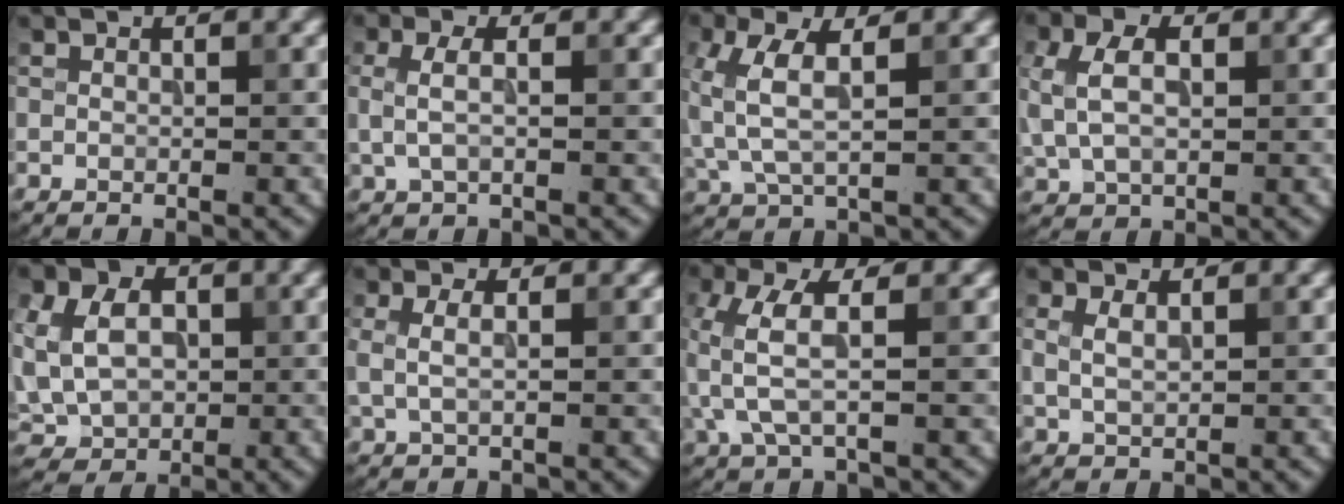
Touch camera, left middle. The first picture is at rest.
{"total": 2.0, "force": [0.1, 0.8, 1.8], "torque": [-0.043, 0.001, 0.002]}
{"total": 4.3, "force": [0.6, 2.0, 3.8], "torque": [-0.103, 0.005, 0.012]}
{"total": 4.6, "force": [0.8, 3.0, 3.4], "torque": [-0.083, 0.005, 0.016]}
{"total": 8.7, "force": [1.1, 6.6, 5.5], "torque": [-0.136, 0.018, 0.012]}
{"total": 1.7, "force": [0.3, 0.5, 1.6], "torque": [-0.035, 0.000, 0.007]}
{"total": 4.6, "force": [-0.1, 1.8, 4.2], "torque": [-0.117, 0.005, -0.004]}
{"total": 1.8, "force": [0.7, 0.9, 1.4], "torque": [-0.032, -0.001, 0.018]}